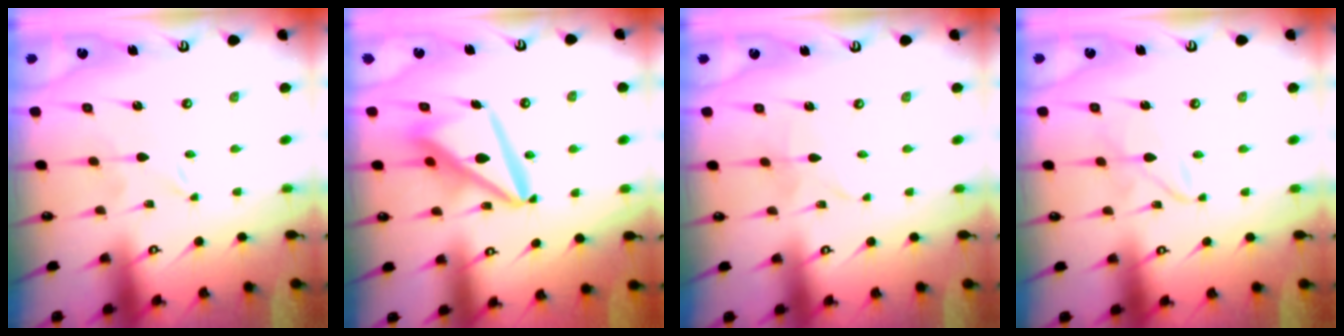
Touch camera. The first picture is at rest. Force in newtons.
{"total": 13.3, "press": 13.2, "slide": 1.5}
{"total": 1.7, "press": 1.7, "slide": 0.1}
{"total": 2.6, "press": 2.6, "slide": 0.2}